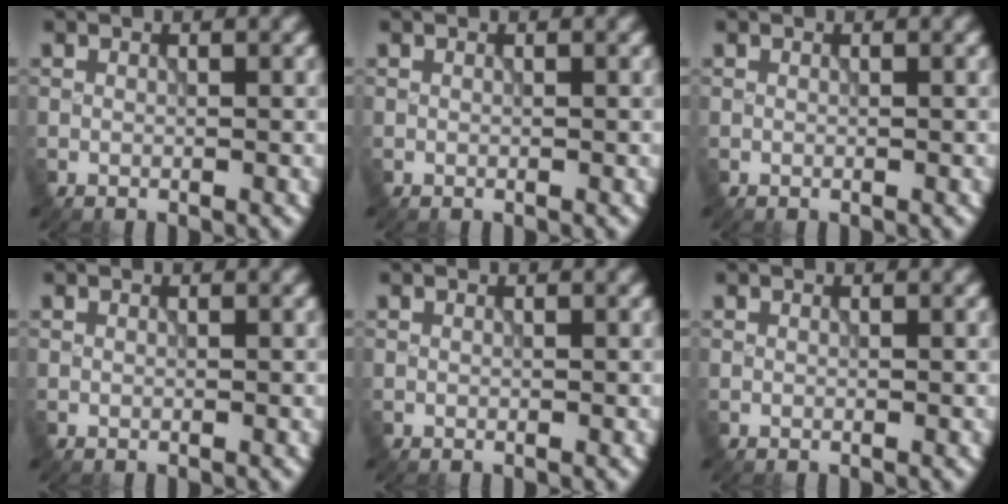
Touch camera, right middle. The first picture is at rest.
{"total": 0.0}
{"total": 0.0}
{"total": 0.0}
{"total": 0.0}
{"total": 0.0}